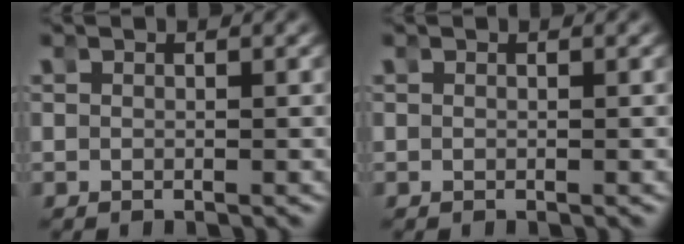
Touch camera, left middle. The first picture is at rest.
{"total": 0.0}